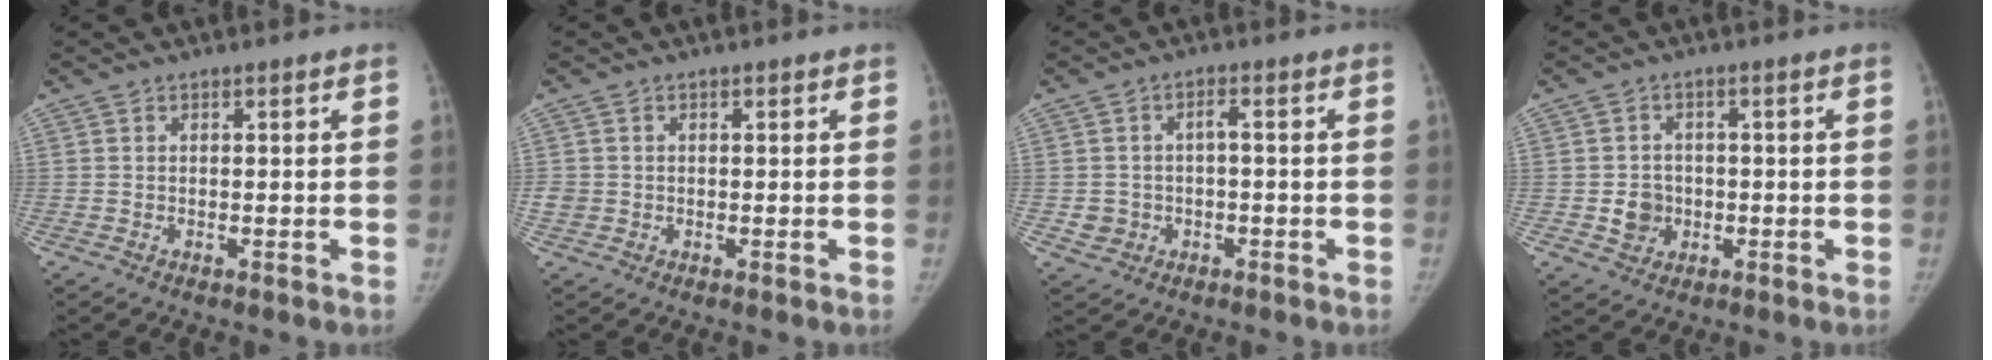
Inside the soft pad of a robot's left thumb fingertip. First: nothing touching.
{"total": 2.1, "force": [-0.3, 2.0, 0.6], "torque": [-0.001, 0.004, -0.005]}
{"total": 3.6, "force": [-1.0, 2.9, 1.8], "torque": [-0.022, 0.018, -0.013]}
{"total": 4.3, "force": [-0.9, 3.8, 1.6], "torque": [-0.005, 0.007, -0.011]}